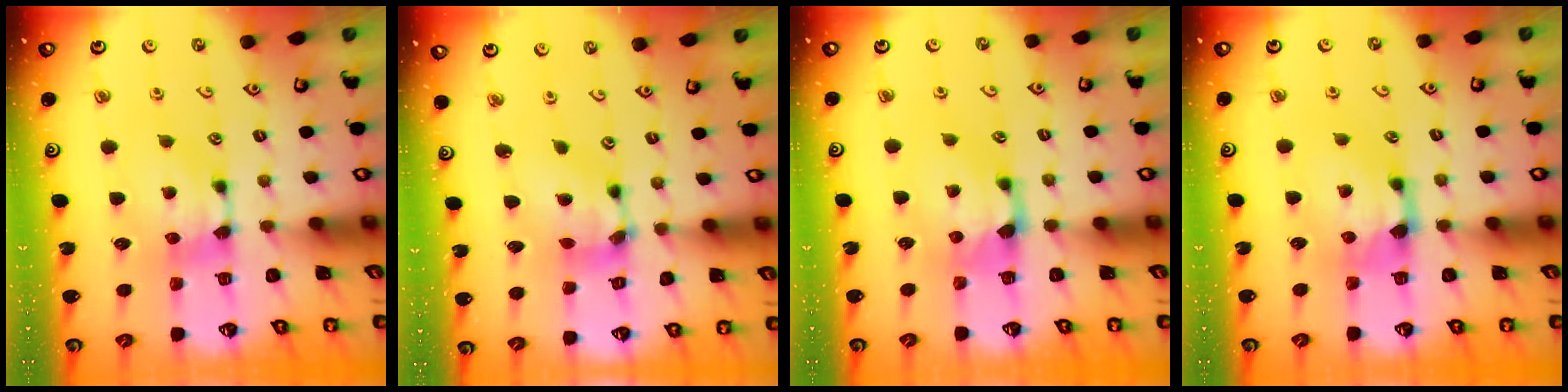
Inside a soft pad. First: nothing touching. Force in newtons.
{"total": 5.9, "press": 5.6, "slide": 2.1}
{"total": 1.2, "press": 0.2, "slide": 1.2}
{"total": 1.6, "press": 0.9, "slide": 1.3}